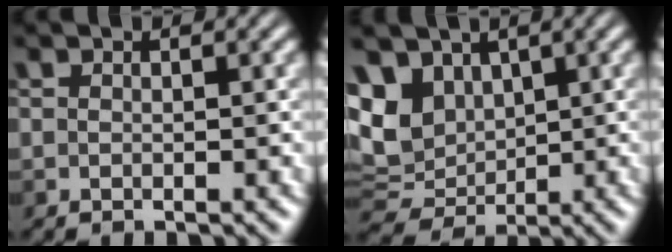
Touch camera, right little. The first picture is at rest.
{"total": 8.4, "force": [2.9, 5.8, 5.3], "torque": [-0.132, 0.001, 0.053]}